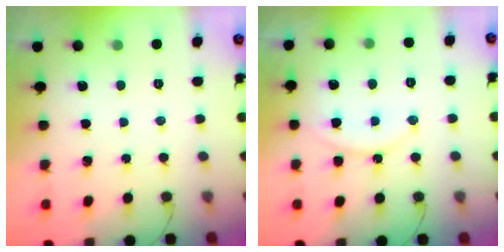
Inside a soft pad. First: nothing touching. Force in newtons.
{"total": 13.3, "press": 13.2, "slide": 1.1}